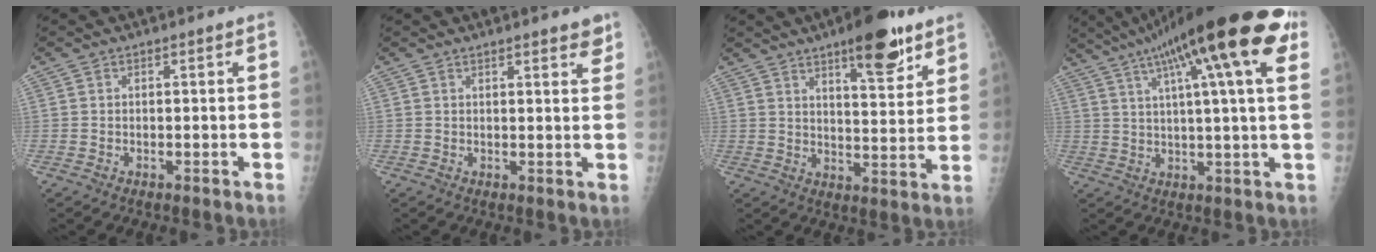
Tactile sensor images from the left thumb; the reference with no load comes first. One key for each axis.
{"total": 3.9, "fx": 3.1, "fy": 1.0, "fz": 2.2, "tx": -0.009, "ty": -0.011, "tz": 0.038}
{"total": 13.1, "fx": 8.3, "fy": 4.1, "fz": 9.2, "tx": -0.103, "ty": -0.047, "tz": 0.120}
{"total": 24.0, "fx": 11.3, "fy": 4.4, "fz": 20.8, "tx": -0.324, "ty": 0.015, "tz": 0.164}